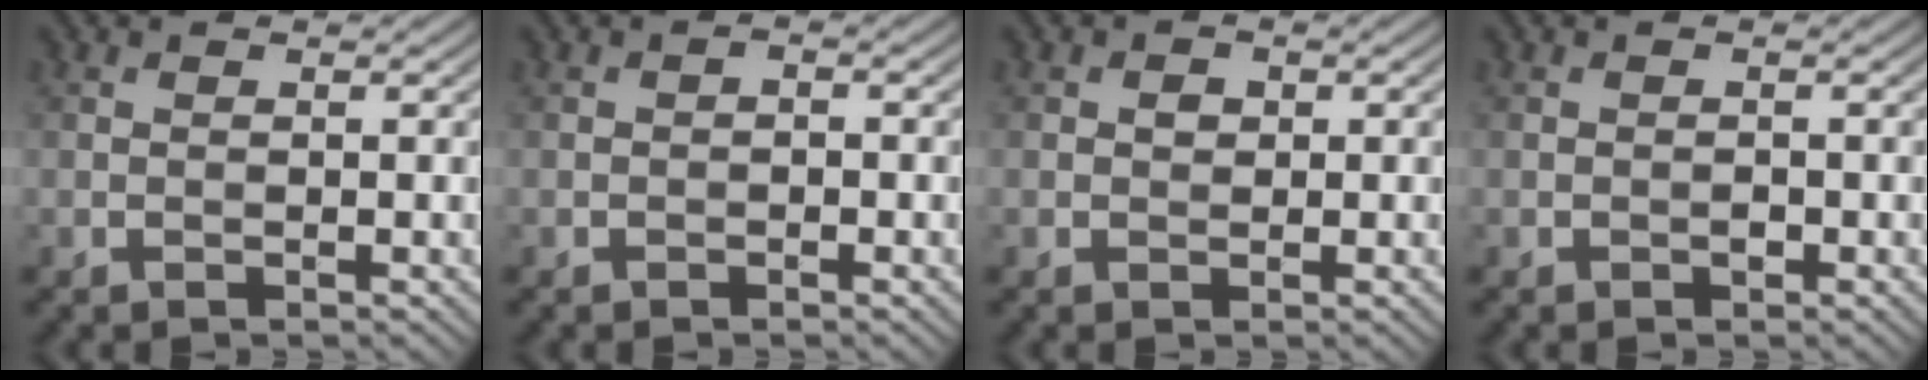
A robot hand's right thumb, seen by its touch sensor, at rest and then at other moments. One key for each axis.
{"total": 0.8, "fx": -0.4, "fy": 0.5, "fz": 0.5, "tx": -0.007, "ty": 0.002, "tz": -0.009}
{"total": 1.2, "fx": 0.2, "fy": 1.0, "fz": 0.5, "tx": -0.008, "ty": -0.001, "tz": -0.001}
{"total": 0.7, "fx": -0.4, "fy": 0.3, "fz": 0.4, "tx": -0.004, "ty": 0.001, "tz": -0.006}